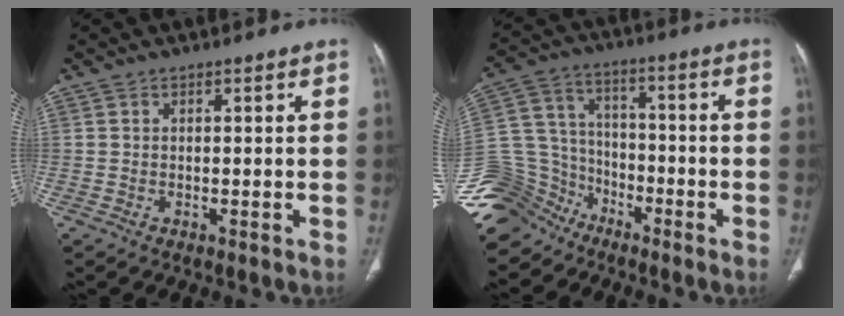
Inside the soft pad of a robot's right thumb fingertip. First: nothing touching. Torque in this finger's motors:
{"motor_torque": [0.32, -0.21, -0.84, -0.68, -0.16]}